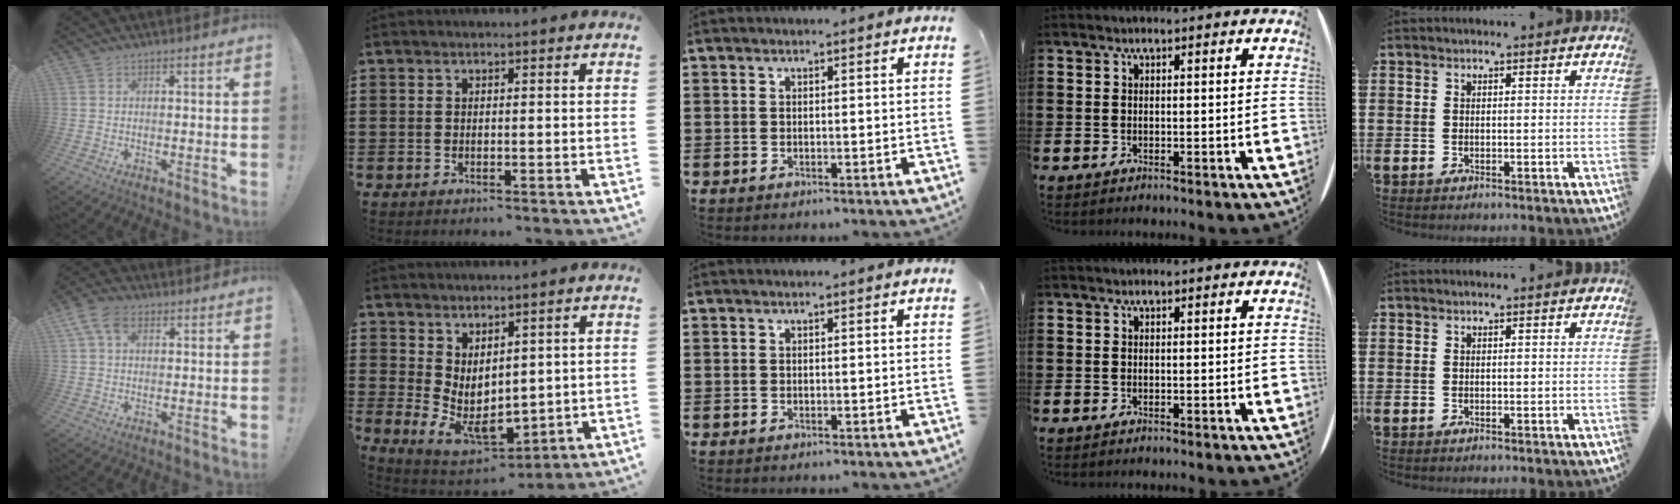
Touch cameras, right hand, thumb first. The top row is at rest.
{"thumb": {"total": 8.3, "force": [3.3, 5.3, 5.5], "torque": [-0.100, 0.005, 0.067]}, "index": {"total": 5.8, "force": [1.2, 3.7, 4.2], "torque": [-0.102, -0.015, 0.027]}}